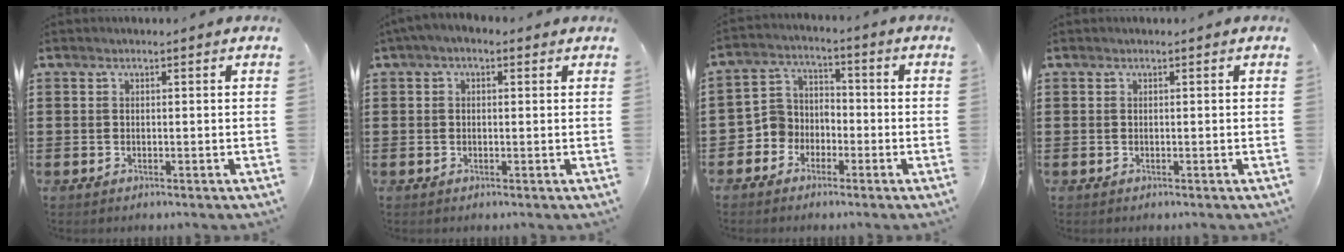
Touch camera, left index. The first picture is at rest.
{"total": 1.5, "force": [-0.1, 1.0, 1.1], "torque": [-0.023, 0.007, -0.003]}
{"total": 5.1, "force": [-3.1, 4.0, 0.2], "torque": [-0.033, 0.005, -0.069]}
{"total": 0.0}